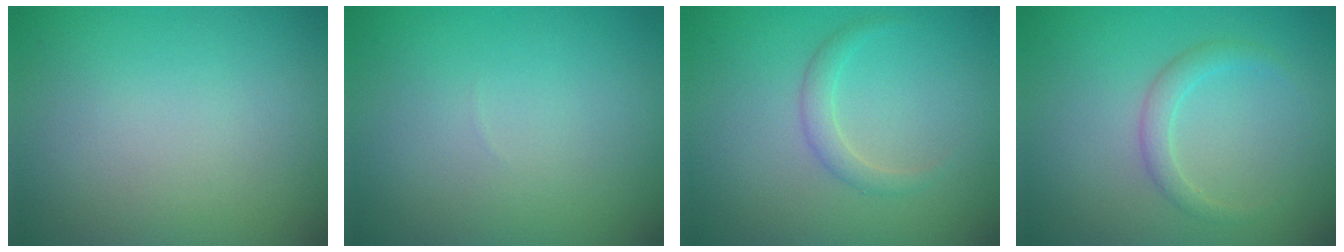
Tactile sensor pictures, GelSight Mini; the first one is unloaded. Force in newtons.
{"total": 0.0}
{"total": 1.5, "press": 1.5, "slide": 0.1}
{"total": 1.6, "press": 1.6, "slide": 0.1}